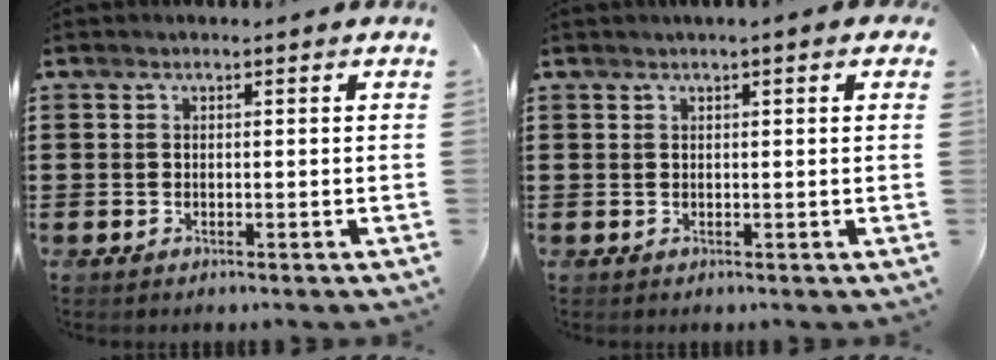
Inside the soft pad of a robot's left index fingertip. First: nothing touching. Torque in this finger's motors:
{"motor_torque": [0.52, 0.36, 0.44, 0.10]}